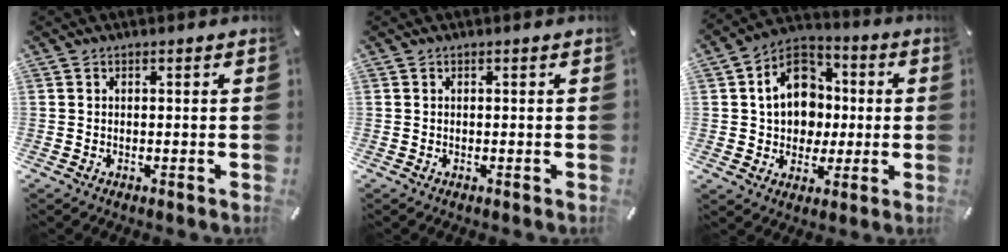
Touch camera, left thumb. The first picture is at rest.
{"total": 0.0}
{"total": 13.6, "force": [0.5, 11.8, 6.9], "torque": [-0.118, 0.015, 0.014]}